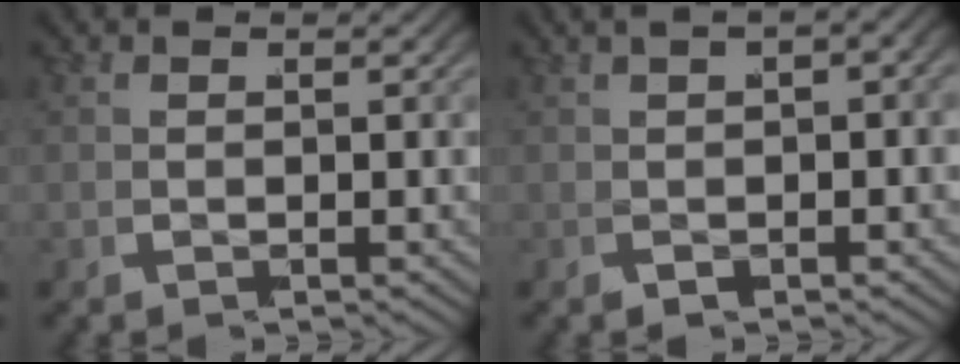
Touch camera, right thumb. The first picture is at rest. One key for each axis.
{"total": 4.5, "fx": 0.2, "fy": 2.5, "fz": 3.7, "tx": -0.059, "ty": 0.001, "tz": 0.000}